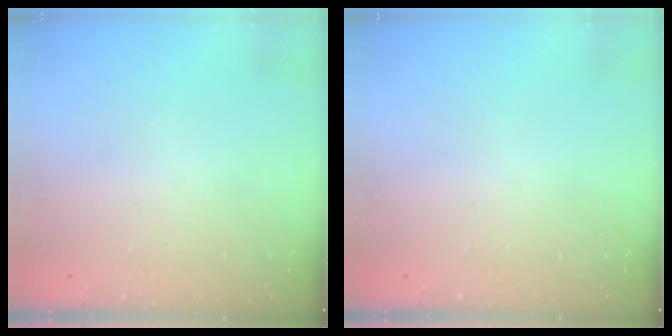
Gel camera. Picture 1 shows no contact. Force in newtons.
{"total": 0.0}